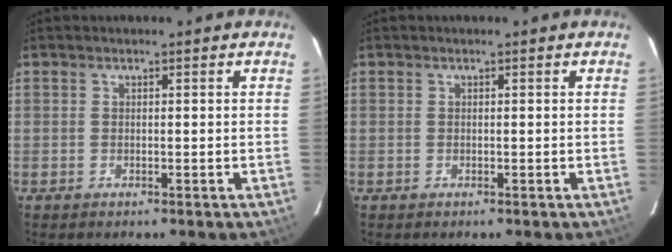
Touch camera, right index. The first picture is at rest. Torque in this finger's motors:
{"motor_torque": [0.00, 0.00, 0.03, 0.00]}